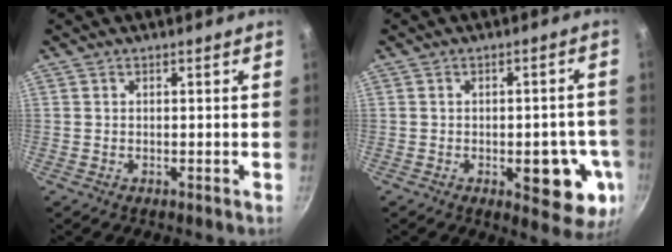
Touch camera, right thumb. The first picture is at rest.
{"total": 11.6, "force": [-3.0, 5.1, 10.0], "torque": [-0.085, 0.003, -0.034]}